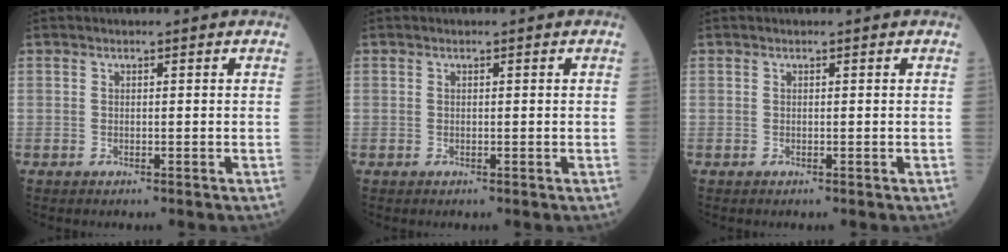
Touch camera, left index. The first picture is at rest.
{"total": 0.0}
{"total": 0.0}